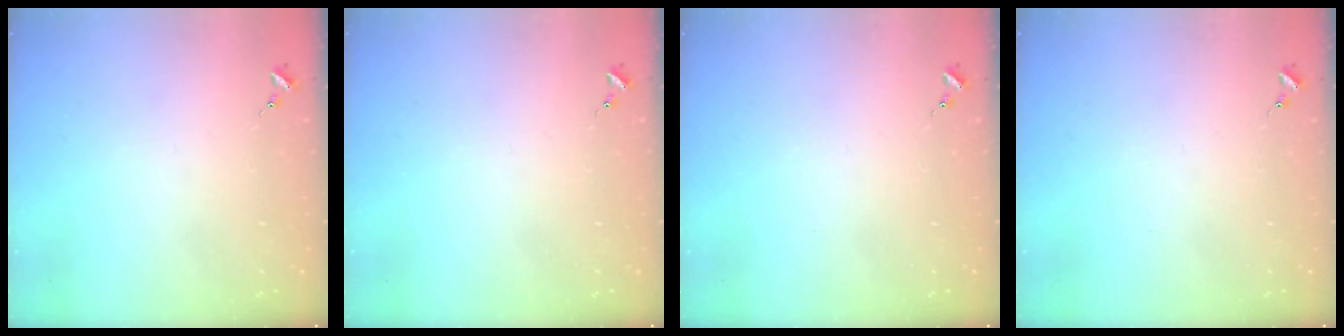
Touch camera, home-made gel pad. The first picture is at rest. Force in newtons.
{"total": 0.0}
{"total": 0.0}
{"total": 0.0}